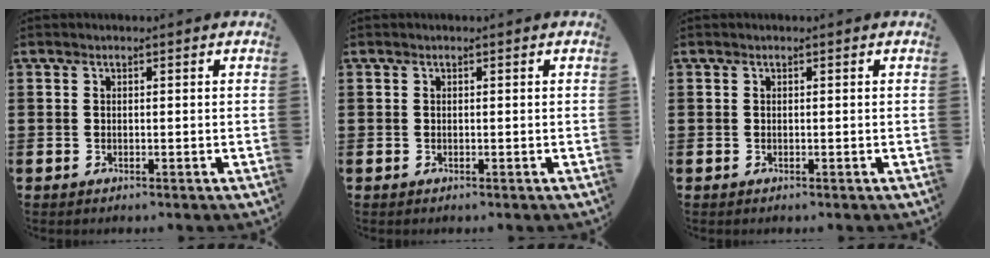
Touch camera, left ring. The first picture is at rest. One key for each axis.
{"total": 0.0}
{"total": 0.0}